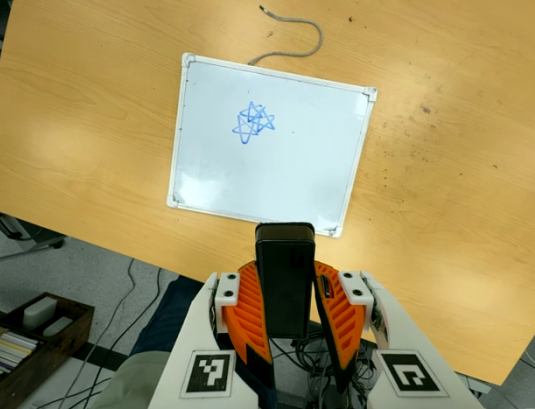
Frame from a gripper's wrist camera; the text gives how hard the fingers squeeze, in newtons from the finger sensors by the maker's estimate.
{"total": 9.9, "left": 8.4, "right": 11.4}